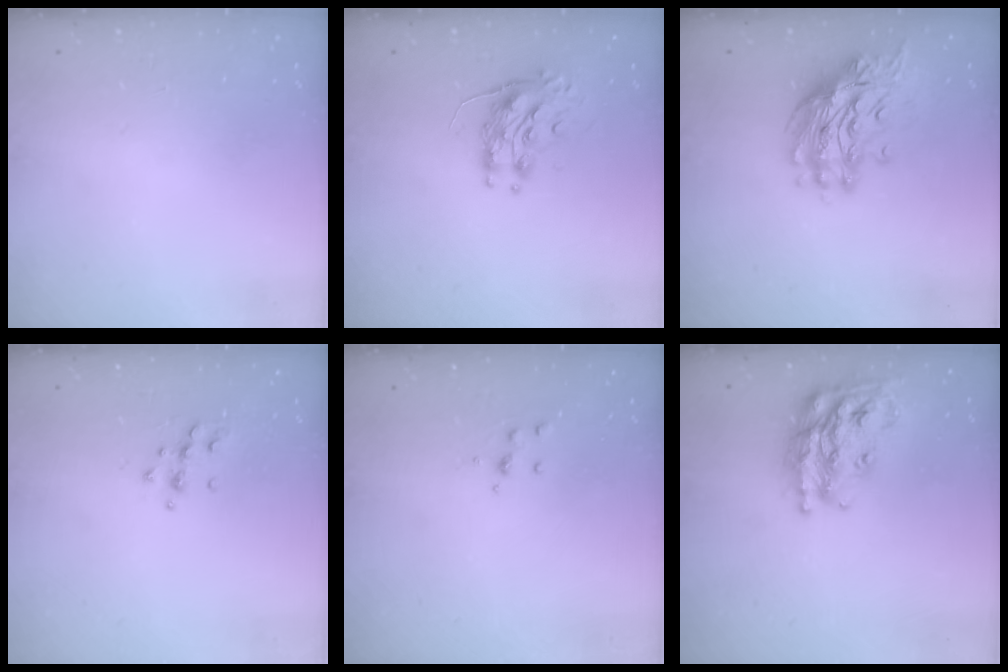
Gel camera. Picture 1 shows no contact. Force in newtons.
{"total": 8.7, "press": 8.7, "slide": 0.8}
{"total": 14.5, "press": 14.4, "slide": 1.3}
{"total": 6.3, "press": 6.2, "slide": 0.9}
{"total": 4.1, "press": 4.1, "slide": 0.6}
{"total": 22.0, "press": 21.9, "slide": 1.4}